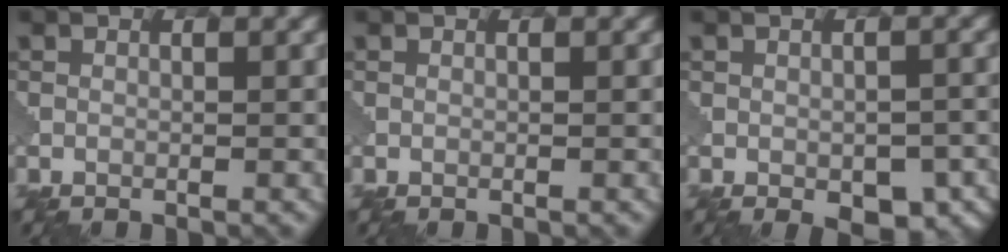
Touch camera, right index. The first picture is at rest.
{"total": 0.0}
{"total": 7.0, "force": [-3.9, 3.8, 4.3], "torque": [-0.062, -0.027, -0.020]}